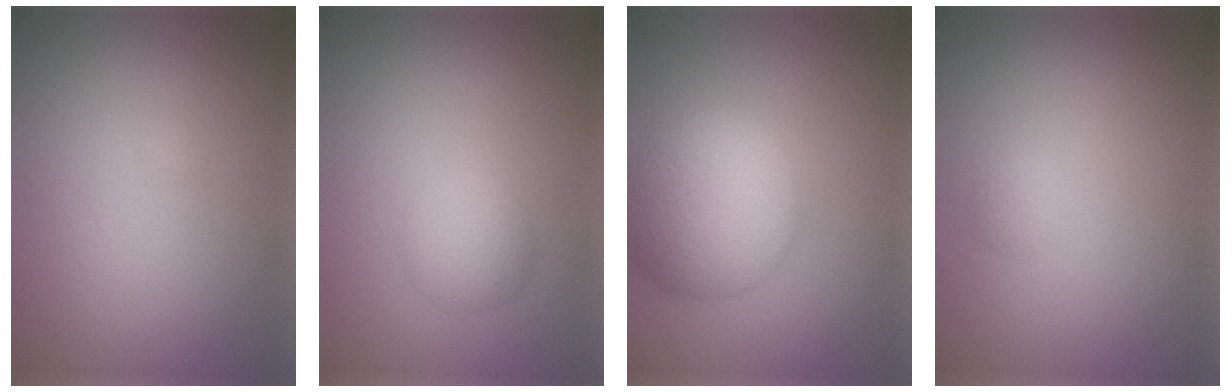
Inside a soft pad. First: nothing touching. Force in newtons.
{"total": 2.4, "press": 2.4, "slide": 0.1}
{"total": 7.8, "press": 7.8, "slide": 0.3}
{"total": 0.8, "press": 0.8, "slide": 0.0}